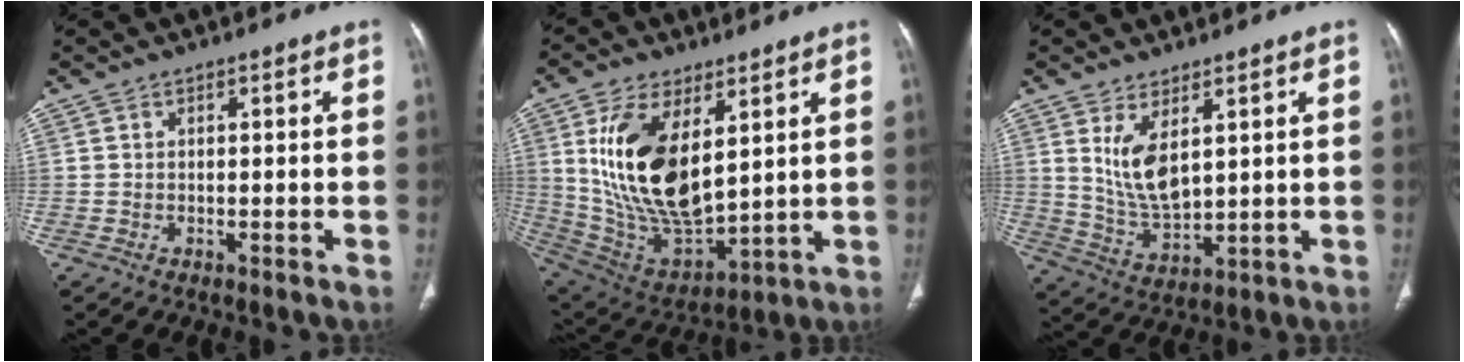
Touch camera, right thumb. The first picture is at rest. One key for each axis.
{"total": 20.2, "fx": 5.9, "fy": 10.3, "fz": 16.4, "tx": -0.295, "ty": -0.030, "tz": 0.129}
{"total": 8.8, "fx": 3.4, "fy": 3.9, "fz": 7.1, "tx": -0.126, "ty": -0.030, "tz": 0.082}